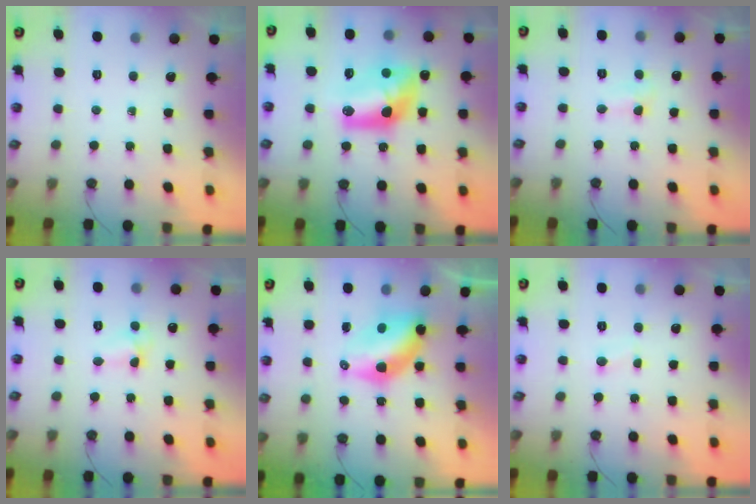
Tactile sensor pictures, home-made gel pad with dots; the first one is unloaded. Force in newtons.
{"total": 13.2, "press": 13.2, "slide": 0.8}
{"total": 3.8, "press": 3.8, "slide": 0.5}
{"total": 4.7, "press": 4.6, "slide": 0.5}
{"total": 8.2, "press": 8.1, "slide": 0.2}
{"total": 1.7, "press": 1.6, "slide": 0.6}